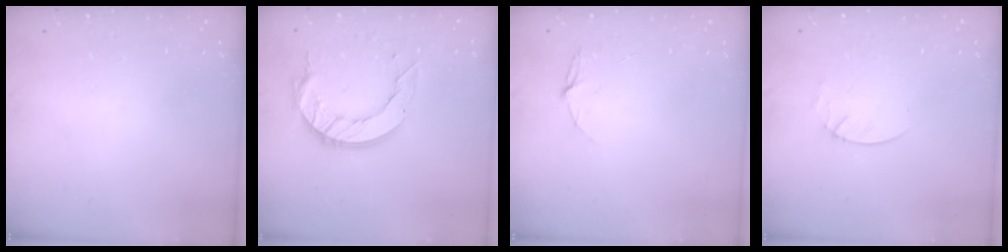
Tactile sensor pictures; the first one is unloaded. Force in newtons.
{"total": 12.5, "press": 12.4, "slide": 0.9}
{"total": 4.0, "press": 4.0, "slide": 0.5}
{"total": 1.9, "press": 1.9, "slide": 0.2}